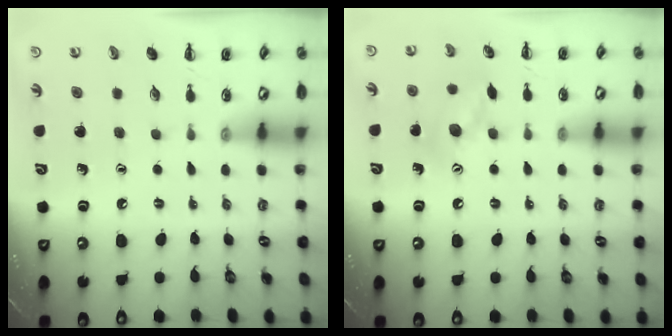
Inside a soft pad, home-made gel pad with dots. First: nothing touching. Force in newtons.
{"total": 10.7, "press": 10.6, "slide": 1.8}